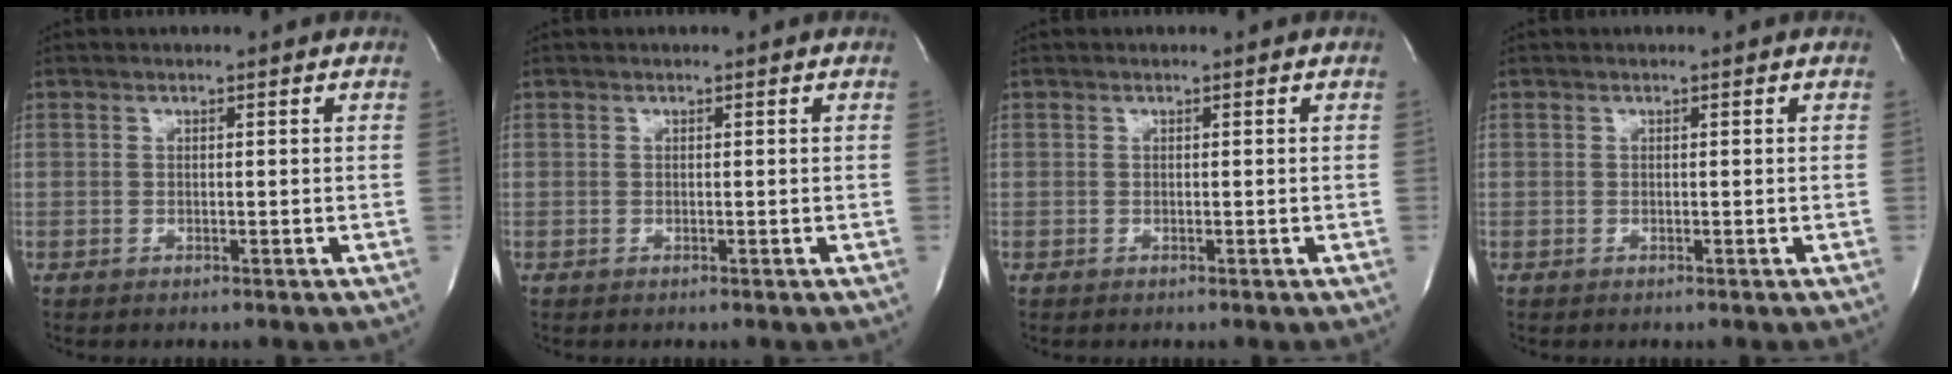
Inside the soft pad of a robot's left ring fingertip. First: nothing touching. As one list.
[{"total": 0.0}, {"total": 0.0}, {"total": 0.0}]